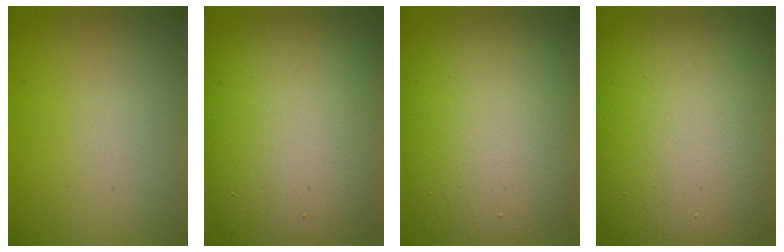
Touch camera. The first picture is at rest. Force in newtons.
{"total": 14.1, "press": 14.1, "slide": 0.8}
{"total": 11.8, "press": 11.8, "slide": 0.6}
{"total": 17.6, "press": 17.6, "slide": 1.0}